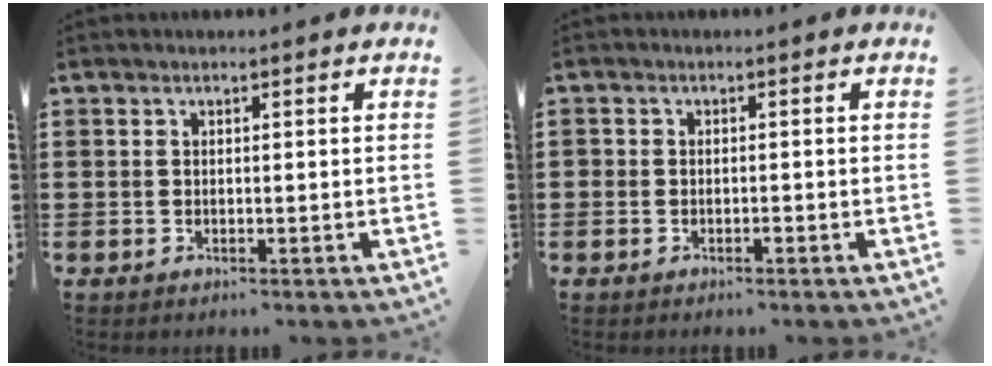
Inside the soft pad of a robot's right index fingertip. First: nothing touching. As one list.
[{"total": 0.8, "force": [-0.6, 0.5, 0.3], "torque": [-0.008, 0.000, -0.012]}]